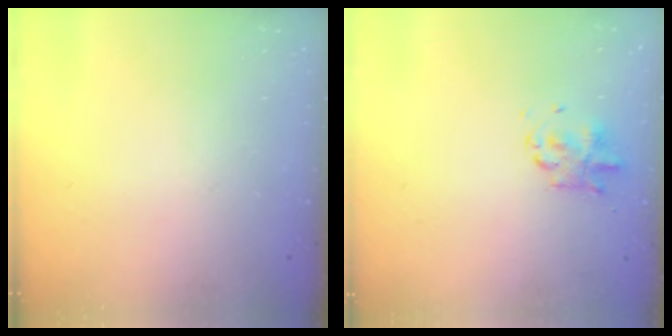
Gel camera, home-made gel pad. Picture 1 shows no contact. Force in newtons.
{"total": 2.9, "press": 2.9, "slide": 0.7}